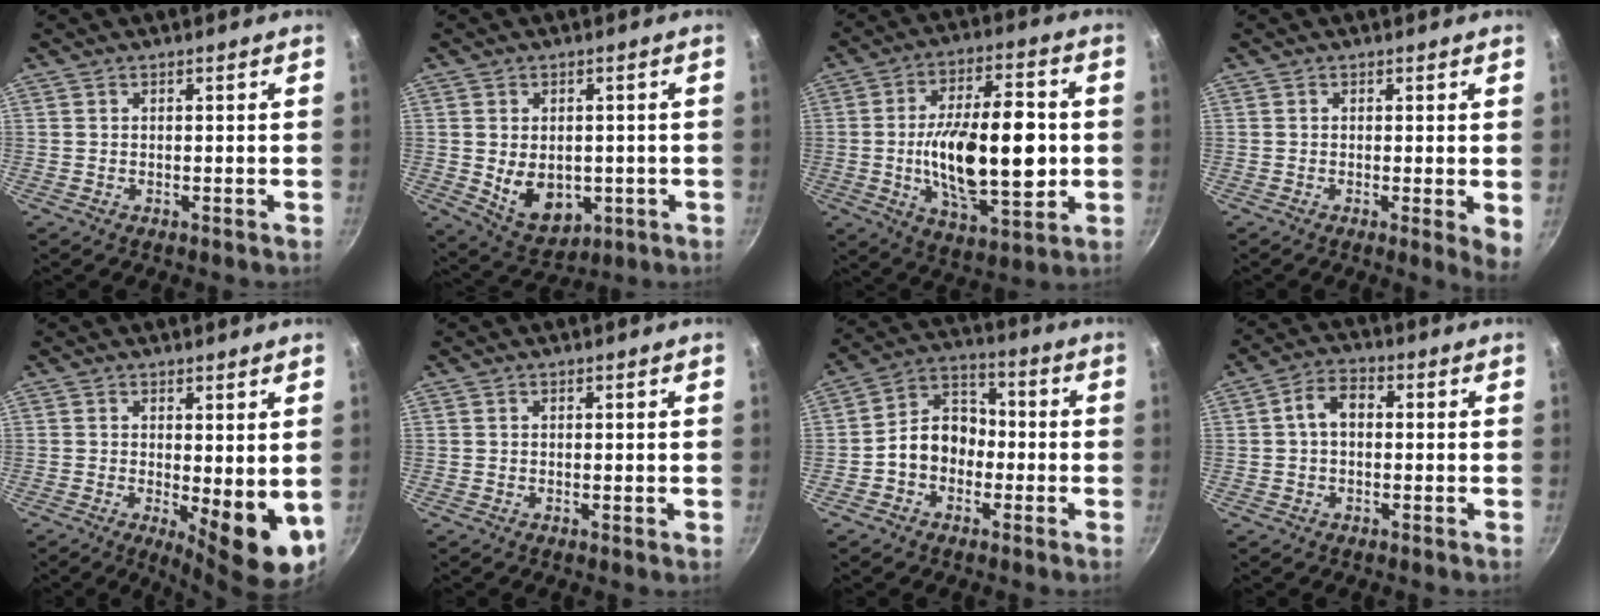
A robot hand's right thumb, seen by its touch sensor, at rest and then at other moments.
{"total": 9.4, "force": [-0.9, 6.7, 6.5], "torque": [-0.079, -0.012, 0.010]}
{"total": 20.9, "force": [-1.3, 9.4, 18.6], "torque": [-0.286, 0.007, -0.017]}
{"total": 3.4, "force": [-0.1, 0.6, 3.4], "torque": [-0.040, -0.015, -0.007]}
{"total": 9.4, "force": [-0.5, 3.2, 8.8], "torque": [-0.101, -0.014, 0.003]}
{"total": 0.0}
{"total": 9.3, "force": [-2.0, 7.3, 5.3], "torque": [-0.046, 0.040, -0.050]}
{"total": 5.2, "force": [0.3, 3.5, 3.8], "torque": [-0.059, 0.017, -0.003]}